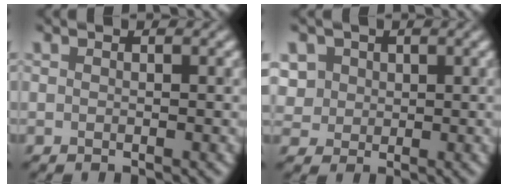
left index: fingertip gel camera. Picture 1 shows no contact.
{"total": 2.5, "force": [1.0, 2.3, 0.3], "torque": [-0.045, 0.012, 0.045]}